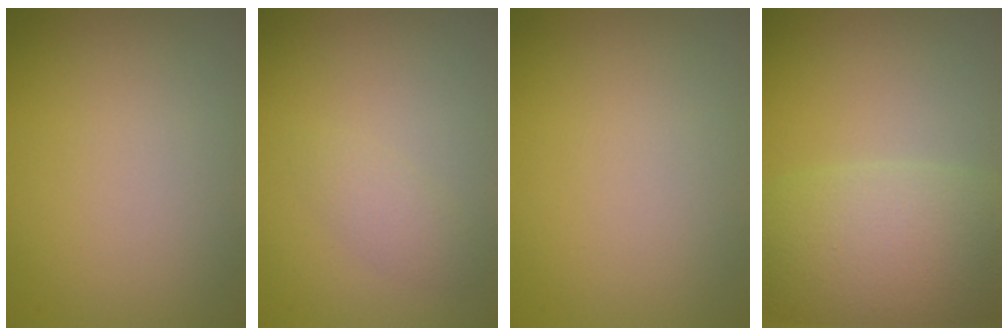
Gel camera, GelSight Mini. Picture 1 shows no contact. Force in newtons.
{"total": 1.4, "press": 1.4, "slide": 0.1}
{"total": 0.0}
{"total": 8.4, "press": 8.4, "slide": 0.4}